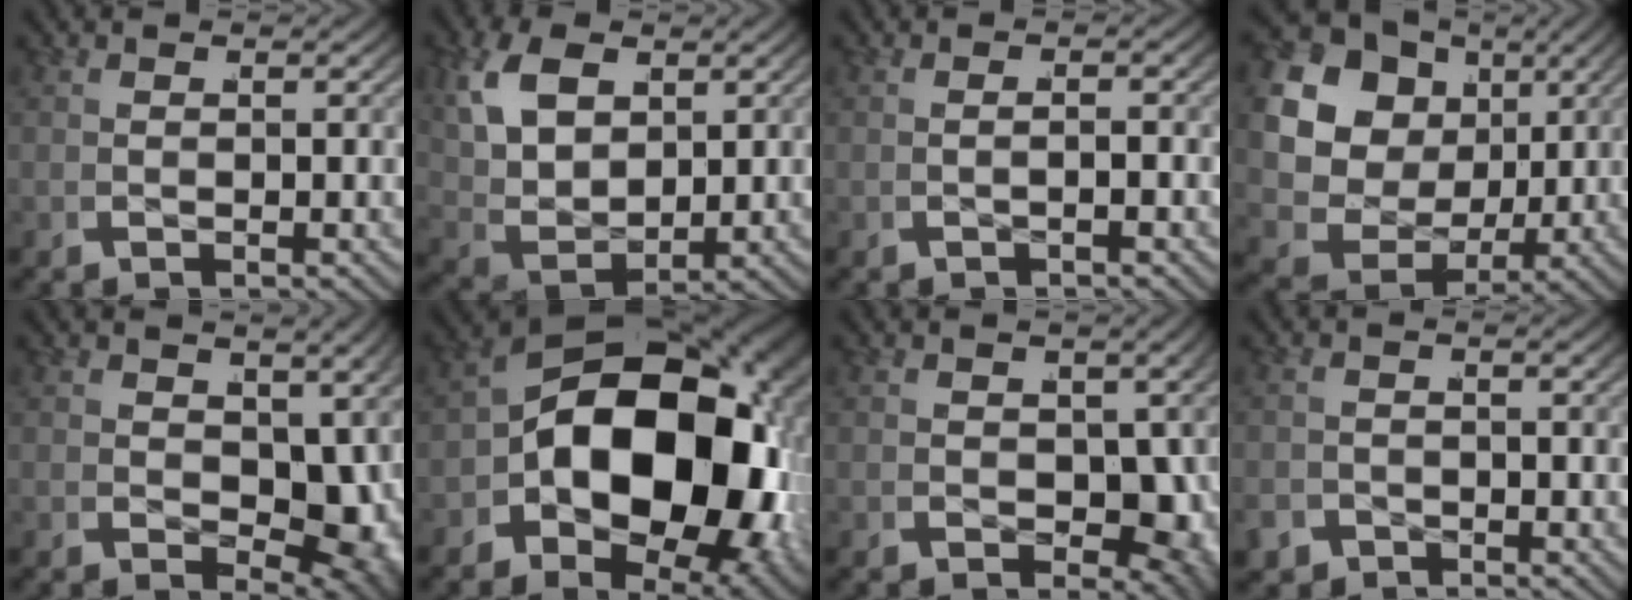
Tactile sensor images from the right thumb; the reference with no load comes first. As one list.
[{"total": 9.3, "force": [0.9, 6.7, 6.4], "torque": [-0.156, -0.026, 0.031]}, {"total": 0.9, "force": [-0.7, -0.4, 0.3], "torque": [-0.007, 0.005, -0.014]}, {"total": 16.5, "force": [1.4, 13.3, 9.8], "torque": [-0.228, -0.028, 0.024]}, {"total": 8.2, "force": [0.0, 5.8, 5.8], "torque": [-0.103, -0.053, 0.033]}, {"total": 23.1, "force": [-0.8, 14.8, 17.7], "torque": [-0.297, -0.063, 0.014]}, {"total": 8.7, "force": [-0.6, 6.5, 5.8], "torque": [-0.094, -0.052, 0.019]}, {"total": 2.6, "force": [-2.2, 1.4, -0.1], "torque": [0.001, -0.012, -0.033]}]